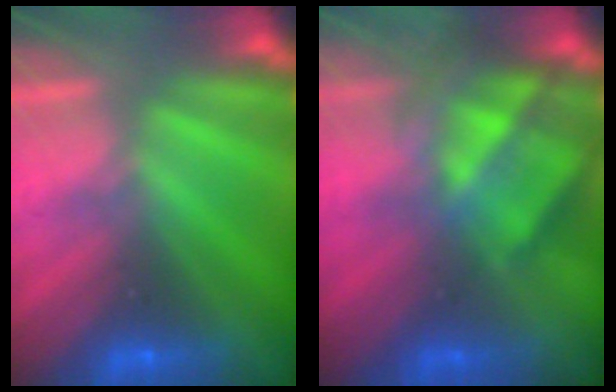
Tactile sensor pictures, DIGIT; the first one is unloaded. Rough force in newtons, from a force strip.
{"total": 4.9}